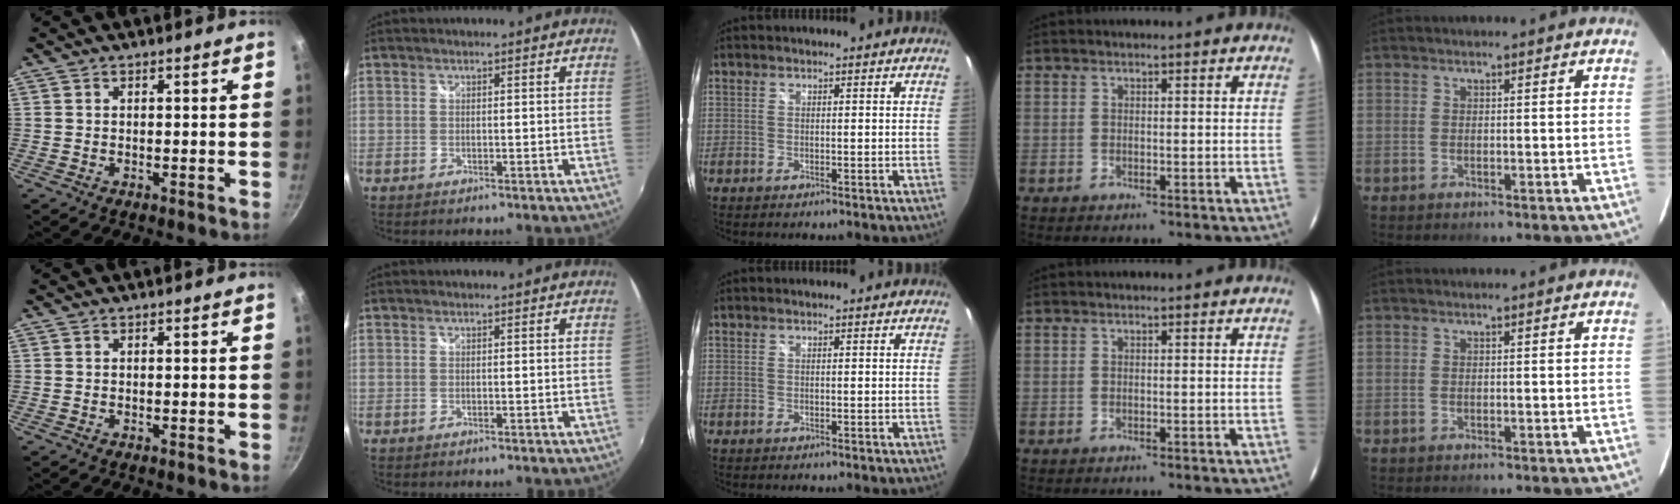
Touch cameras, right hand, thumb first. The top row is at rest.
{}